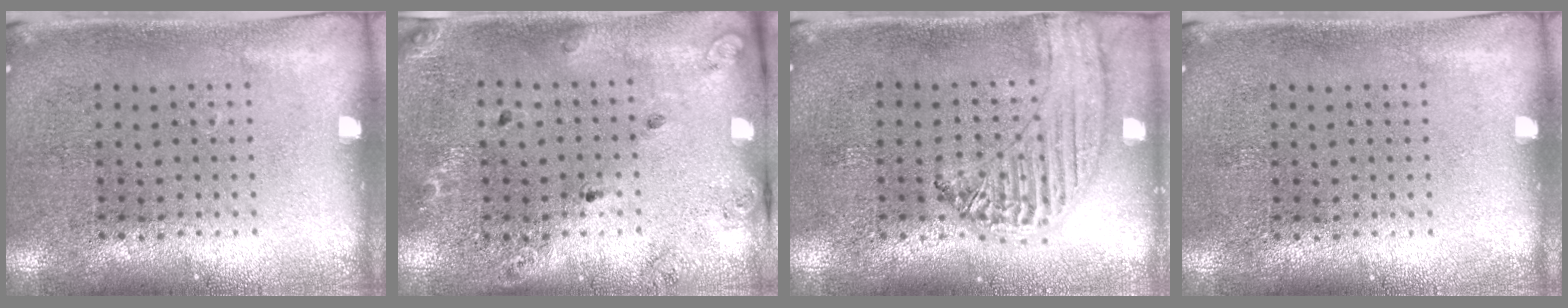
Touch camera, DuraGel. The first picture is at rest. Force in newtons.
{"total": 1.3, "press": 1.2, "slide": 0.4}
{"total": 1.3, "press": 1.3, "slide": 0.1}
{"total": 0.0}